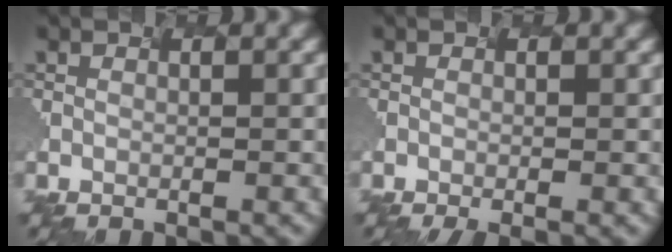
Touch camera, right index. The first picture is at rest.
{"total": 1.7, "force": [-1.0, 0.2, 1.3], "torque": [-0.013, -0.003, -0.004]}